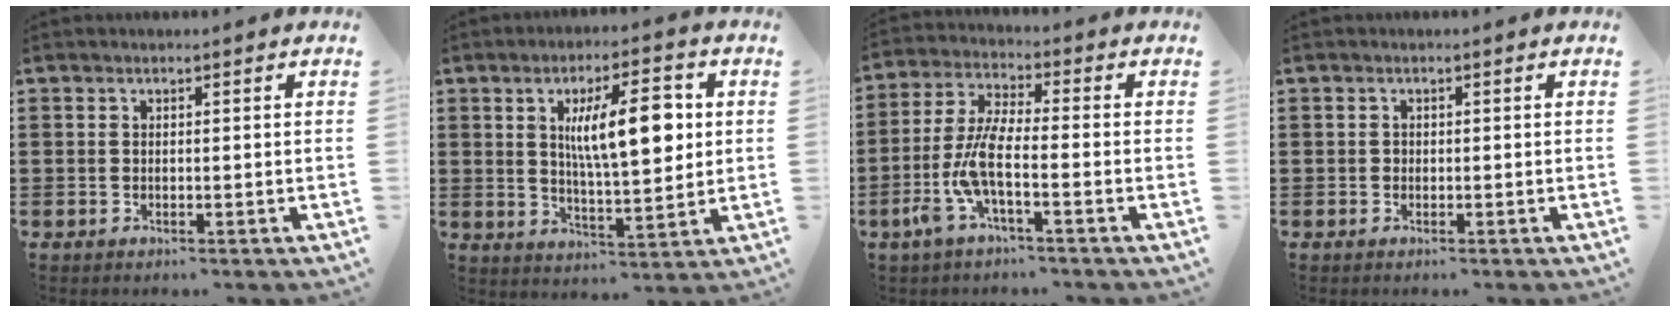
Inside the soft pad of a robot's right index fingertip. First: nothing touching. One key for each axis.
{"total": 10.9, "fx": 2.6, "fy": 3.8, "fz": 9.9, "tx": -0.169, "ty": 0.002, "tz": 0.038}
{"total": 7.5, "fx": -3.1, "fy": 1.7, "fz": 6.7, "tx": -0.155, "ty": -0.011, "tz": -0.061}
{"total": 0.5, "fx": -0.1, "fy": 0.5, "fz": 0.2, "tx": -0.005, "ty": 0.003, "tz": -0.003}